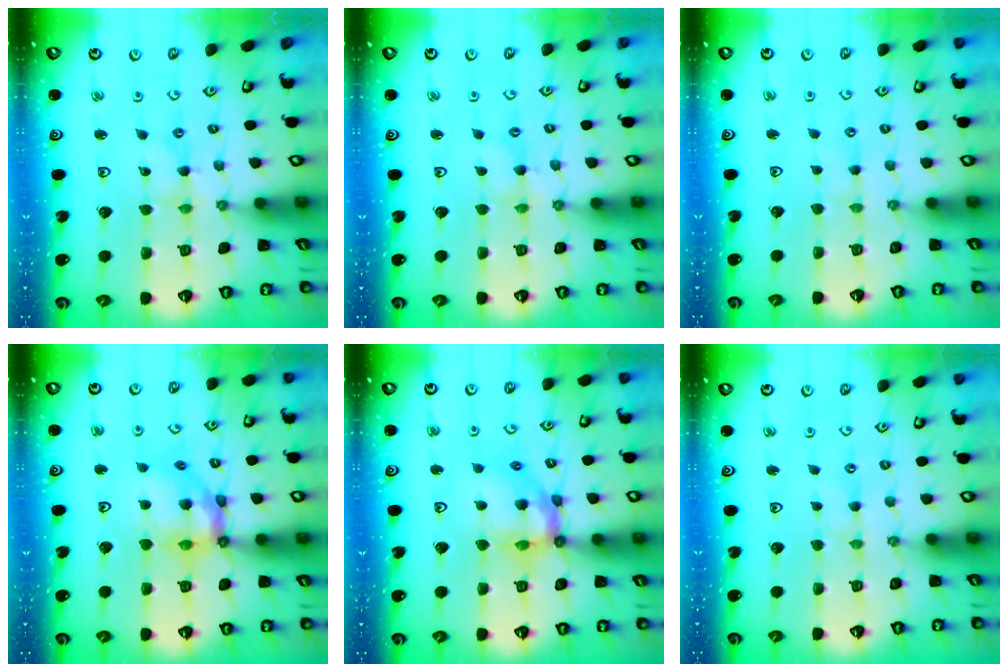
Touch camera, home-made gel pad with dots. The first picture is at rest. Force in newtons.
{"total": 0.0}
{"total": 0.0}
{"total": 12.6, "press": 12.5, "slide": 1.5}
{"total": 11.7, "press": 11.5, "slide": 1.6}
{"total": 0.5, "press": 0.5, "slide": 0.1}